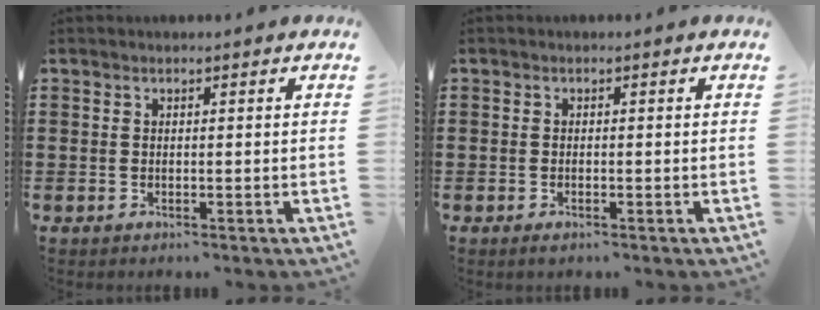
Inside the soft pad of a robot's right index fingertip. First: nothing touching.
{"total": 0.5, "force": [-0.3, 0.1, 0.4], "torque": [-0.008, -0.005, -0.005]}